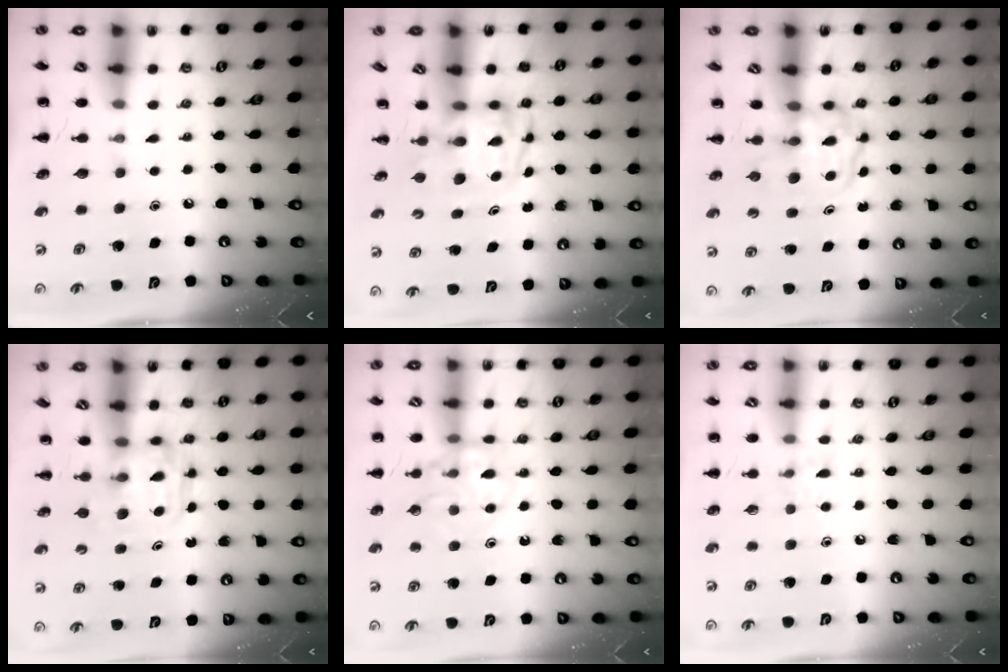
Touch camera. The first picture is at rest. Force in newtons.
{"total": 3.8, "press": 3.7, "slide": 0.8}
{"total": 3.8, "press": 3.8, "slide": 0.4}
{"total": 3.8, "press": 3.8, "slide": 0.3}
{"total": 11.7, "press": 11.6, "slide": 1.2}
{"total": 6.9, "press": 6.6, "slide": 1.8}